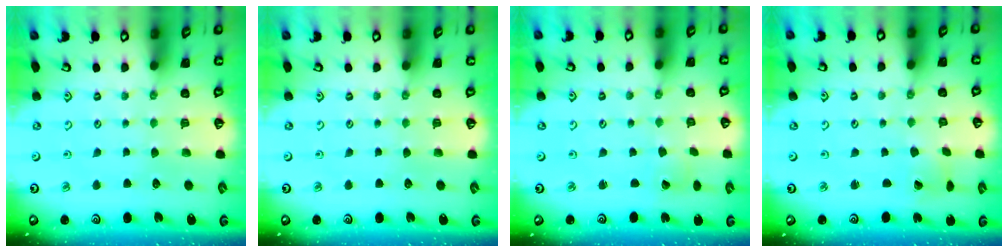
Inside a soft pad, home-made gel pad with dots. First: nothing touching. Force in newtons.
{"total": 0.0}
{"total": 0.8, "press": 0.8, "slide": 0.0}
{"total": 1.2, "press": 1.2, "slide": 0.2}